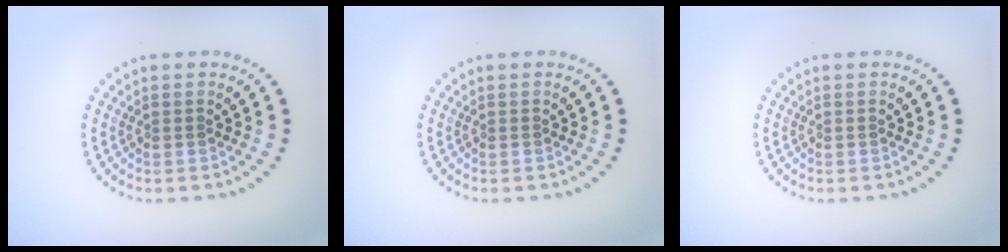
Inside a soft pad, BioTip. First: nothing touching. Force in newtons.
{"total": 0.0}
{"total": 0.0}